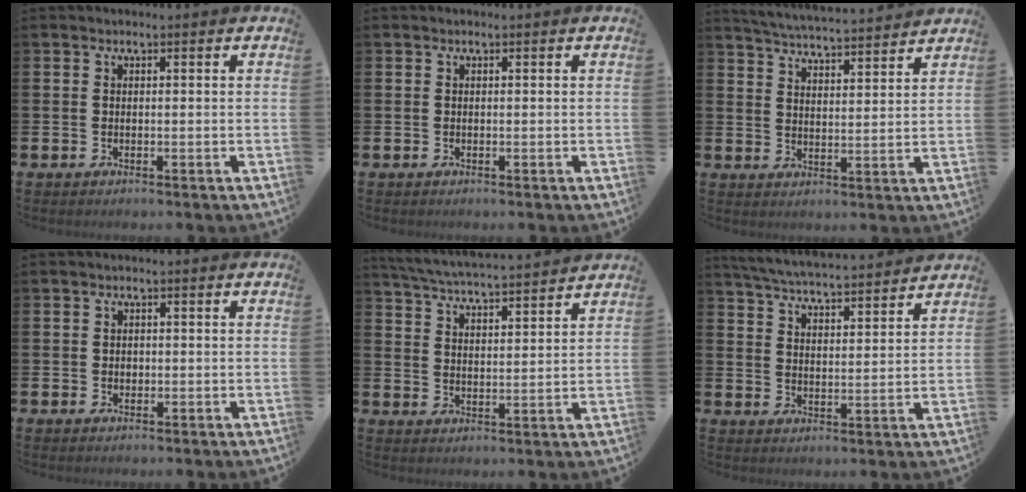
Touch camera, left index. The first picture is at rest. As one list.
[{"total": 0.0}, {"total": 5.2, "force": [5.1, -0.2, 0.4], "torque": [-0.027, -0.039, 0.089]}, {"total": 0.8, "force": [0.2, 0.7, 0.3], "torque": [0.007, 0.001, -0.002]}, {"total": 5.4, "force": [5.4, -0.1, 0.9], "torque": [-0.039, -0.042, 0.092]}, {"total": 5.7, "force": [5.7, 0.1, 0.9], "torque": [-0.039, -0.041, 0.098]}]